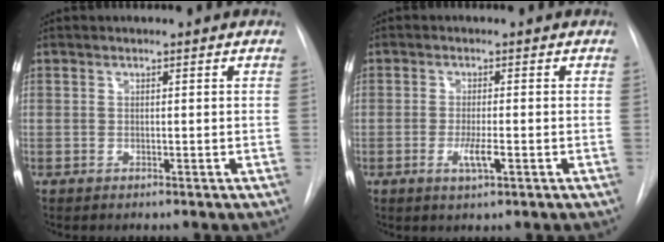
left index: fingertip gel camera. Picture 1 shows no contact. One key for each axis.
{"total": 3.1, "fx": -1.0, "fy": 0.3, "fz": 2.9, "tx": -0.055, "ty": -0.005, "tz": -0.015}